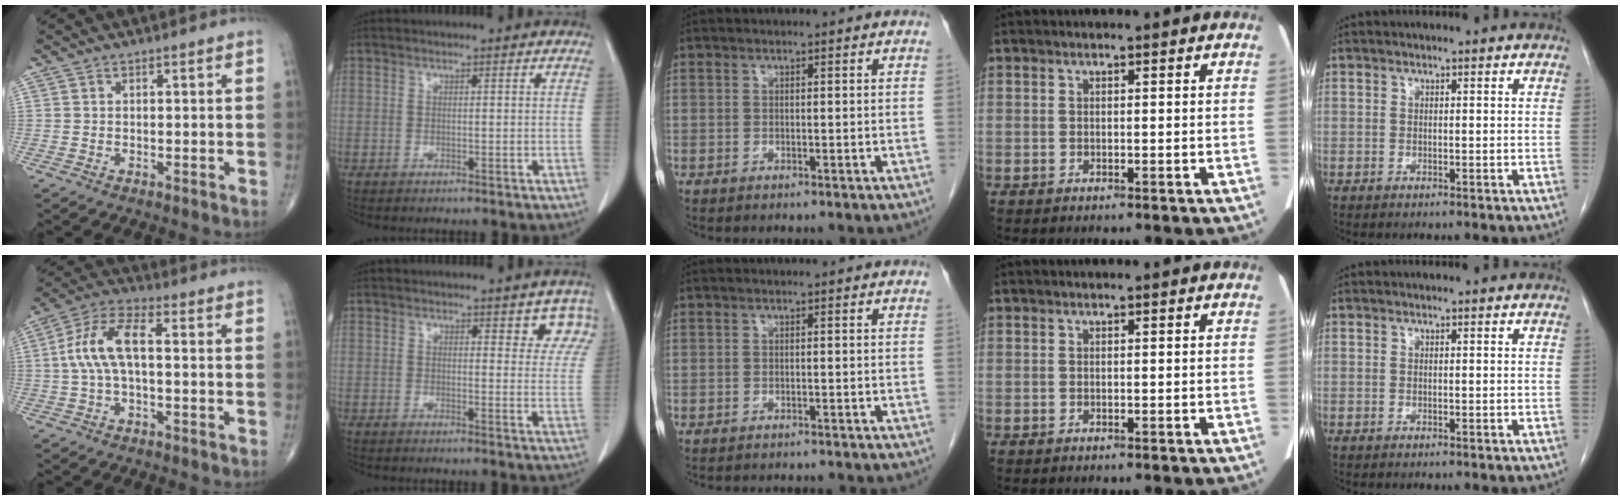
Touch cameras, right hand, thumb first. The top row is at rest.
{"thumb": {"total": 9.8, "force": [0.2, 4.1, 8.9], "torque": [-0.197, 0.034, 0.000]}, "index": {"total": 5.3, "force": [3.8, 2.2, 2.9], "torque": [-0.010, -0.006, 0.030]}, "middle": {"total": 5.9, "force": [-5.5, 1.1, 1.7], "torque": [-0.014, -0.004, -0.064]}}